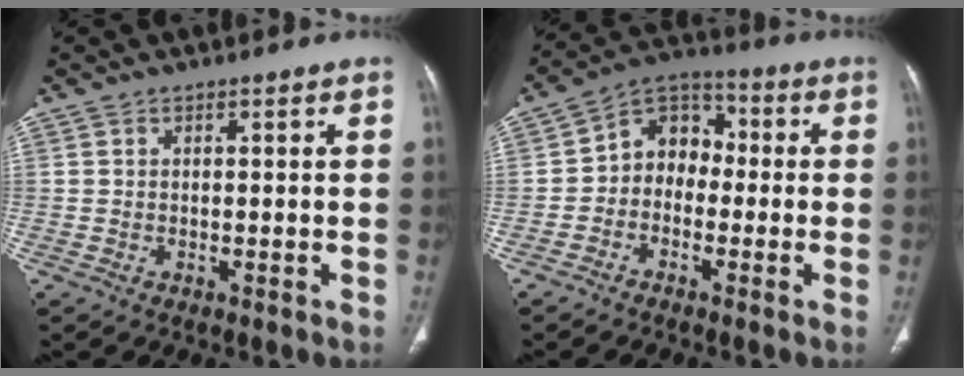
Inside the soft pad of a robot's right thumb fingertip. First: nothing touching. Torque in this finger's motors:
{"motor_torque": [-0.71, 0.21, 0.03, 0.09, 0.09]}